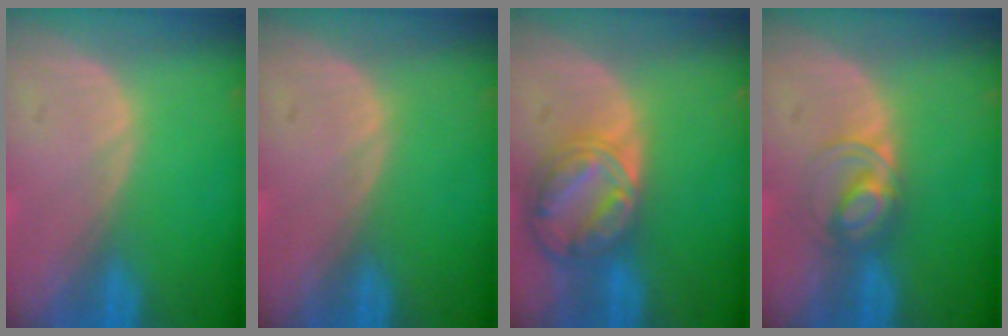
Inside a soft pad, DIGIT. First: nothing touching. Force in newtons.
{"total": 0.0}
{"total": 8.6, "press": 7.3, "slide": 4.5}
{"total": 4.3, "press": 4.3, "slide": 0.4}